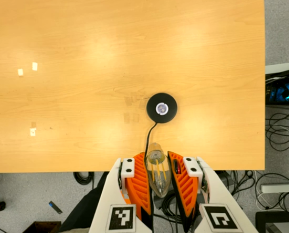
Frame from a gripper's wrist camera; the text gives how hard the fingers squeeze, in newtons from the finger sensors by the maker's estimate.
{"total": 18.9, "left": 20.7, "right": 17.1}